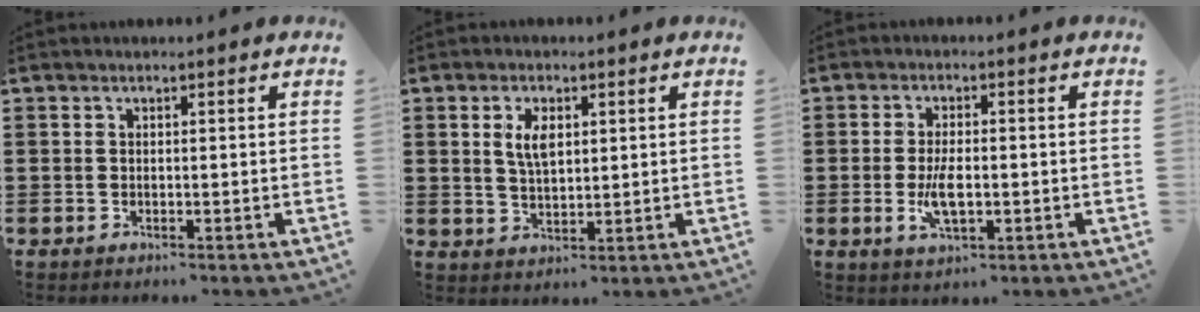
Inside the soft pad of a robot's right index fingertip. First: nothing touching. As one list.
[{"total": 4.3, "force": [1.3, 2.0, 3.5], "torque": [-0.067, 0.006, 0.020]}, {"total": 5.2, "force": [-0.9, 2.0, 4.7], "torque": [-0.104, -0.008, -0.019]}]